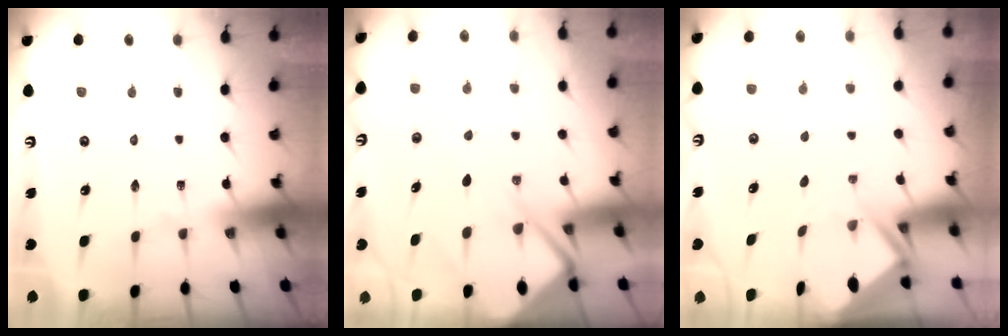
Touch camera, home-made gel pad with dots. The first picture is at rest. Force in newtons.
{"total": 9.0, "press": 9.0, "slide": 0.9}
{"total": 3.0, "press": 3.0, "slide": 0.3}